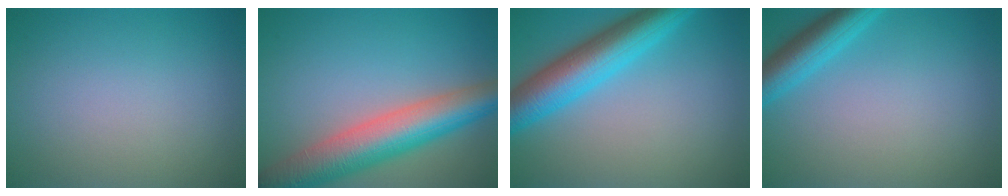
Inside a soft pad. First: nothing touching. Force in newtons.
{"total": 8.4, "press": 8.4, "slide": 0.3}
{"total": 7.6, "press": 7.6, "slide": 0.3}
{"total": 4.1, "press": 4.1, "slide": 0.4}